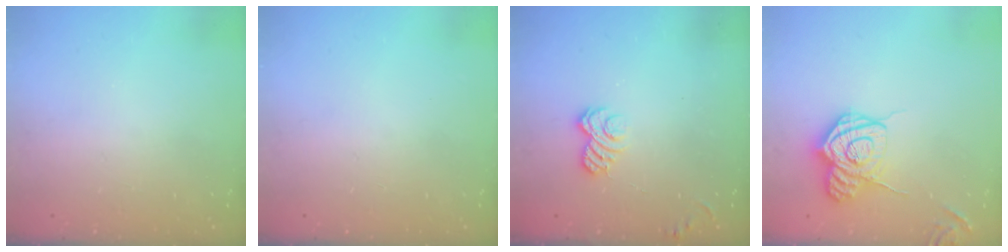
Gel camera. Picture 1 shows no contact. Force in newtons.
{"total": 0.0}
{"total": 4.7, "press": 4.5, "slide": 1.3}
{"total": 14.1, "press": 14.0, "slide": 1.3}